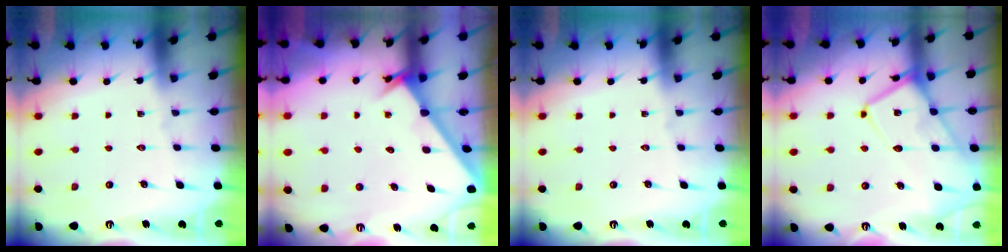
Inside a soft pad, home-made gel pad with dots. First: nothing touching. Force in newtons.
{"total": 2.6, "press": 2.6, "slide": 0.1}
{"total": 0.0}
{"total": 14.8, "press": 14.7, "slide": 1.4}